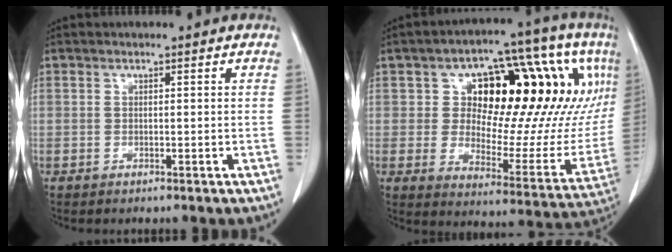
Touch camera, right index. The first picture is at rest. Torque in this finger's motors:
{"motor_torque": [1.08, 0.89, 0.33, 0.12]}